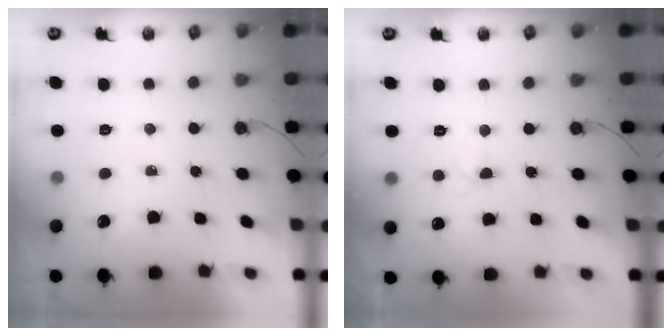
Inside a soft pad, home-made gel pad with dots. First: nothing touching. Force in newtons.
{"total": 4.3, "press": 4.2, "slide": 0.7}